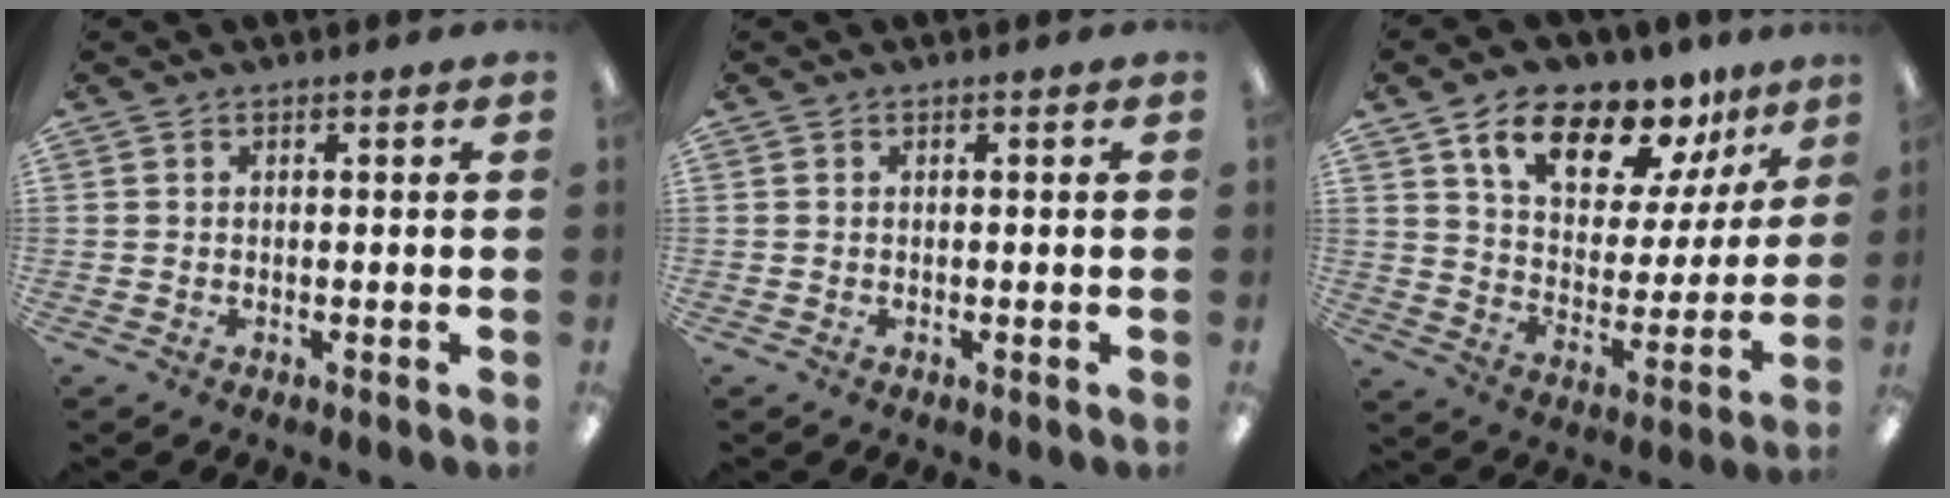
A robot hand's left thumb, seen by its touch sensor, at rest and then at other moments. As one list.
[{"total": 0.0}, {"total": 16.3, "force": [11.3, 7.5, 9.0], "torque": [-0.154, -0.060, 0.196]}]